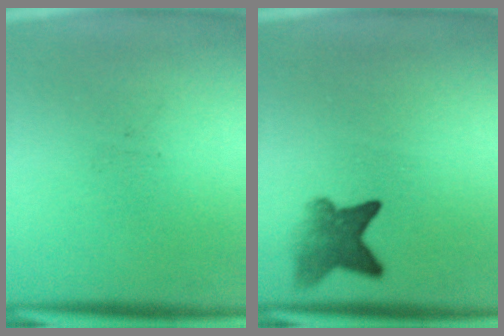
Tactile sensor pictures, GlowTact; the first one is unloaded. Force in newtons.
{"total": 5.2}